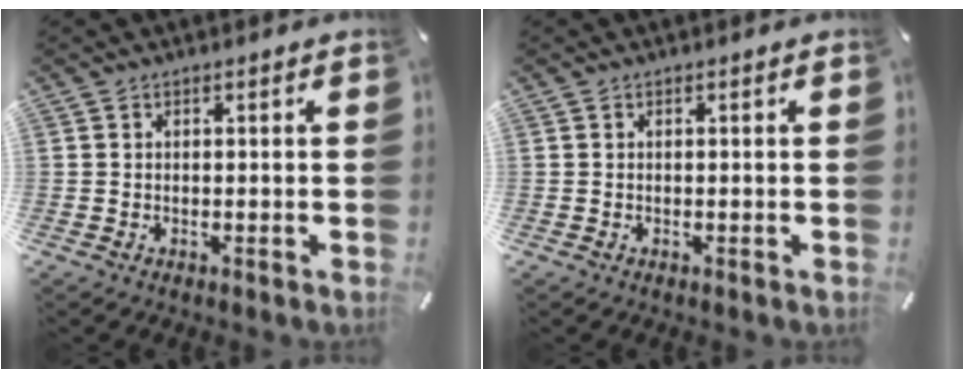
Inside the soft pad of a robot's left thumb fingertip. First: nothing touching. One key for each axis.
{"total": 0.0}